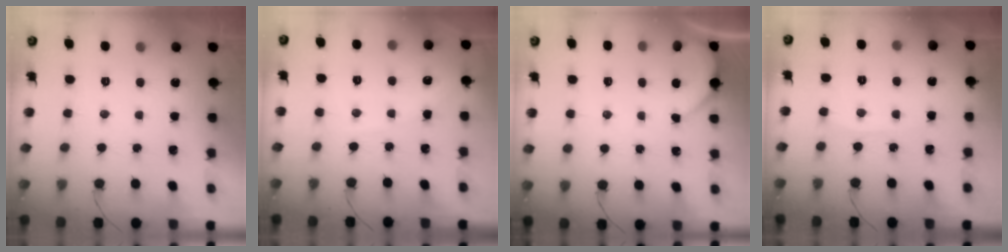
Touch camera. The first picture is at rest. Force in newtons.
{"total": 3.6, "press": 3.6, "slide": 0.5}
{"total": 2.1, "press": 2.1, "slide": 0.3}
{"total": 2.9, "press": 2.9, "slide": 0.5}